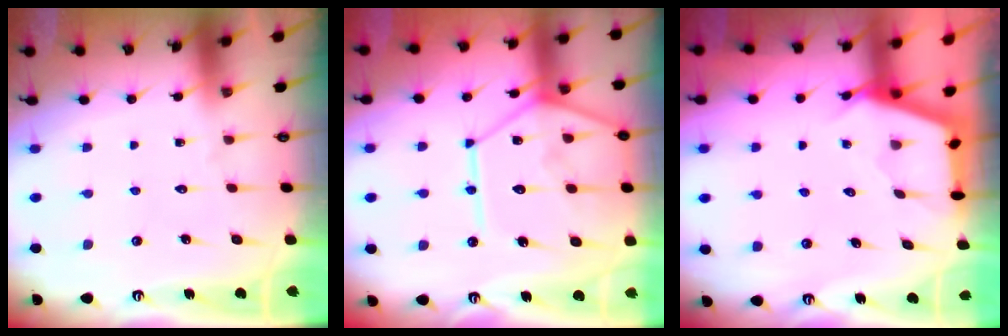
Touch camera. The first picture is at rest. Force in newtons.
{"total": 15.1, "press": 15.0, "slide": 1.8}
{"total": 3.0, "press": 2.9, "slide": 0.4}